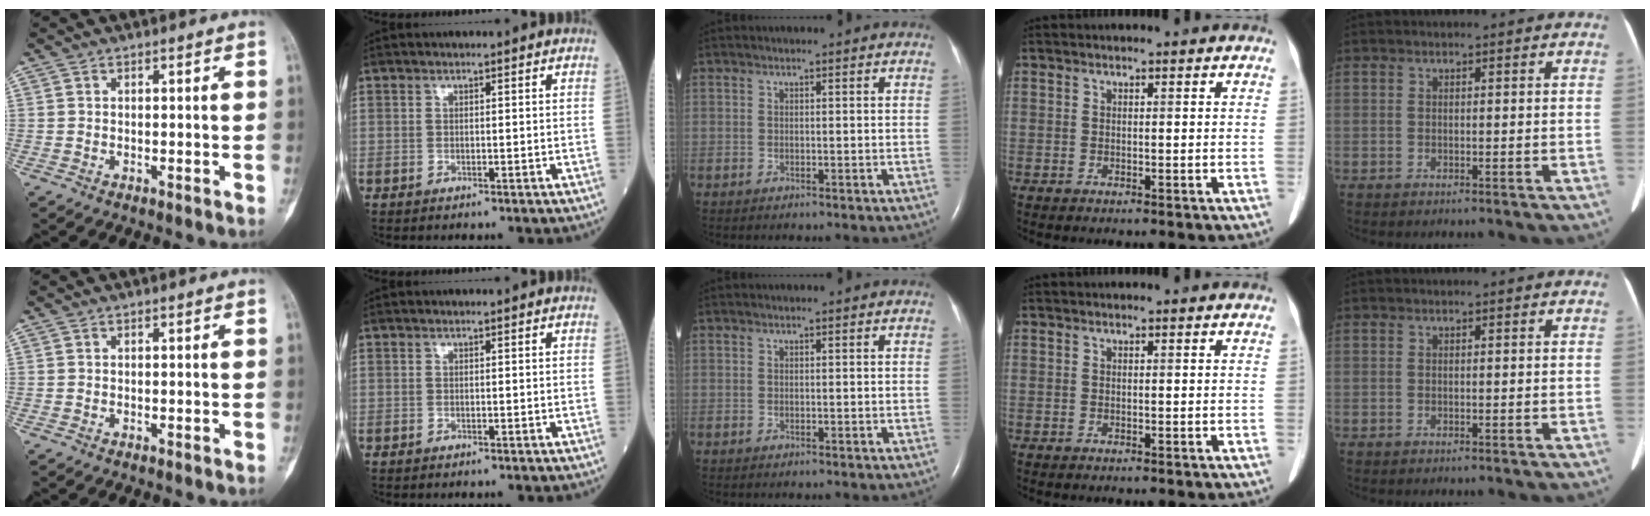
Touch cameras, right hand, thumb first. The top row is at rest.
{}